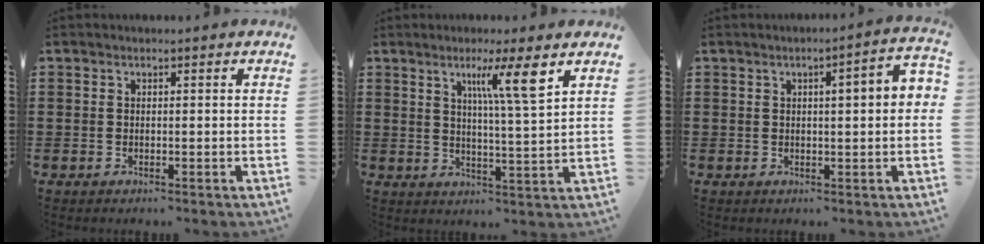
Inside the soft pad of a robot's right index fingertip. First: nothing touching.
{"total": 7.7, "force": [3.9, -0.1, 6.7], "torque": [-0.125, -0.002, 0.059]}
{"total": 3.4, "force": [0.4, 0.4, 3.3], "torque": [-0.050, -0.001, 0.002]}